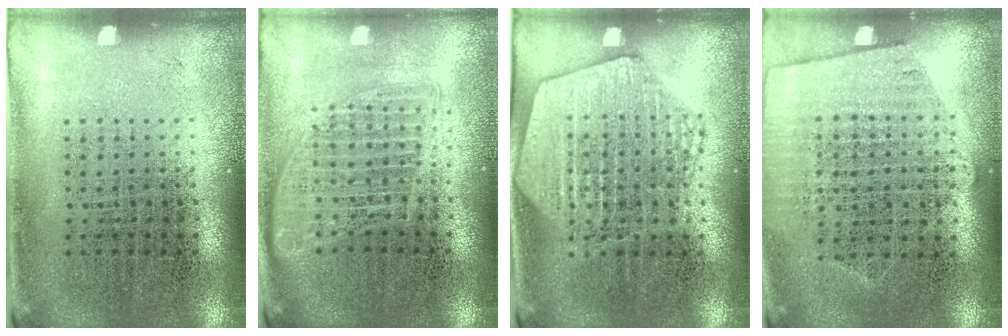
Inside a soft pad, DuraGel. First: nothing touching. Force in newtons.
{"total": 1.6, "press": 1.4, "slide": 0.8}
{"total": 1.9, "press": 1.8, "slide": 0.5}
{"total": 1.2, "press": 1.1, "slide": 0.6}